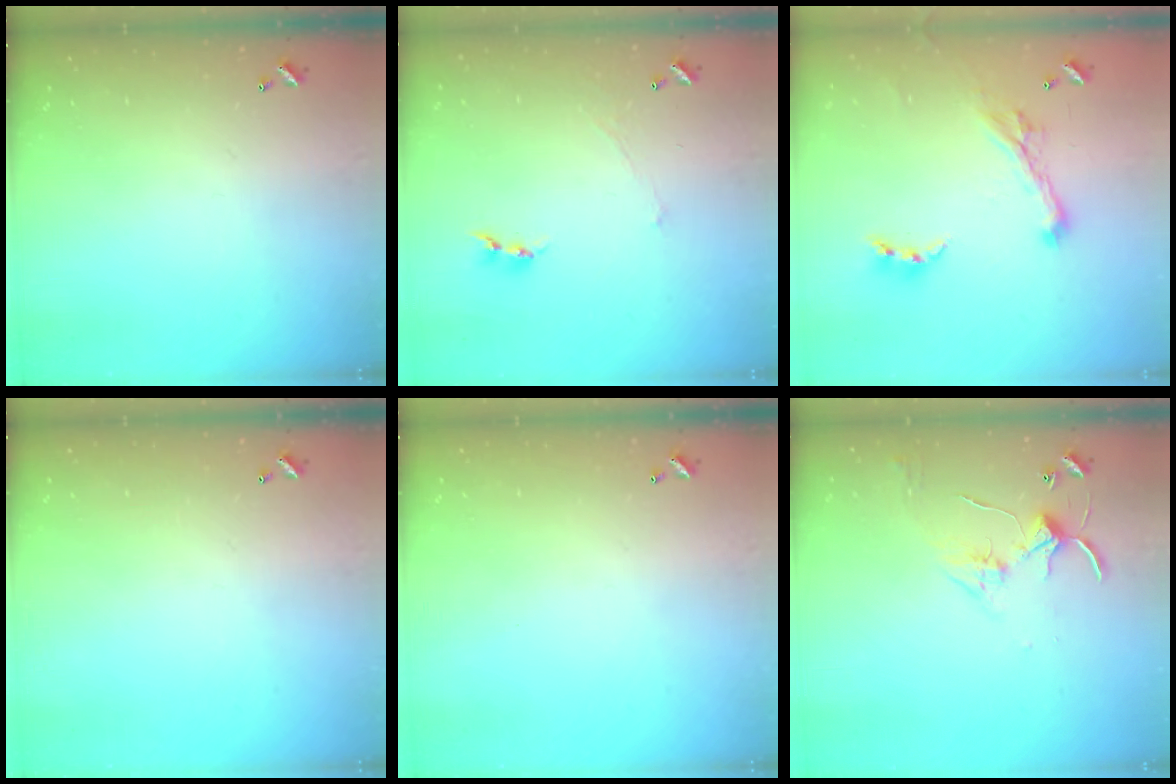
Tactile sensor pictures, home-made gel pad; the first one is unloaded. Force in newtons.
{"total": 1.0, "press": 0.8, "slide": 0.6}
{"total": 2.8, "press": 2.5, "slide": 1.3}
{"total": 0.0}
{"total": 0.0}
{"total": 4.2, "press": 4.1, "slide": 0.5}